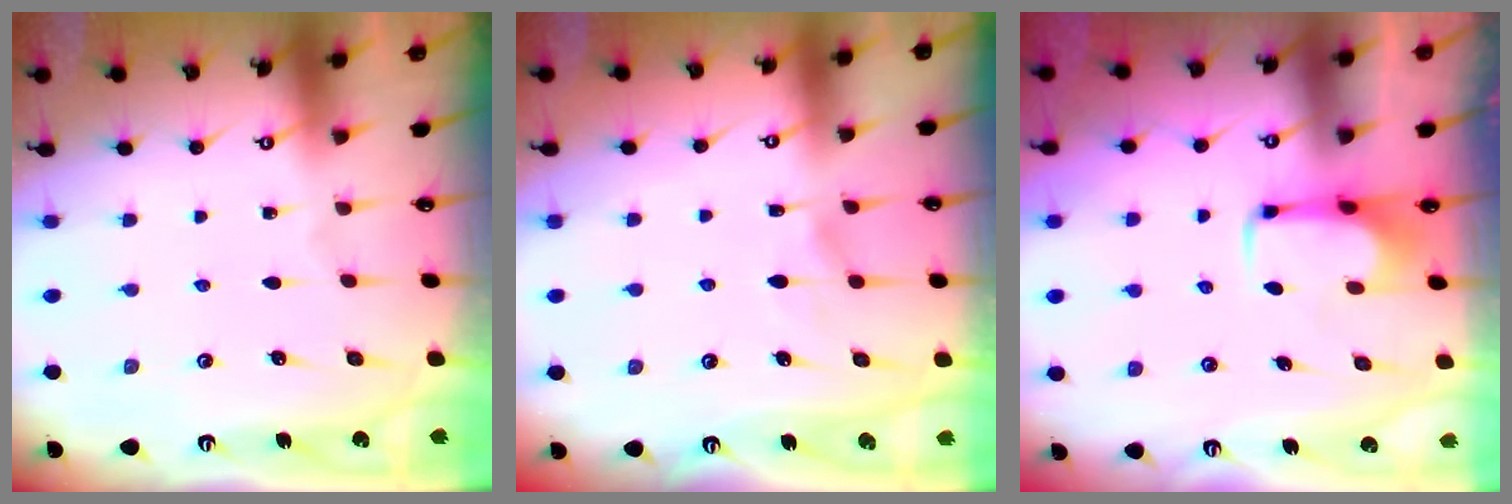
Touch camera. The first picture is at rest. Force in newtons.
{"total": 5.4, "press": 5.4, "slide": 0.5}
{"total": 1.8, "press": 1.8, "slide": 0.4}